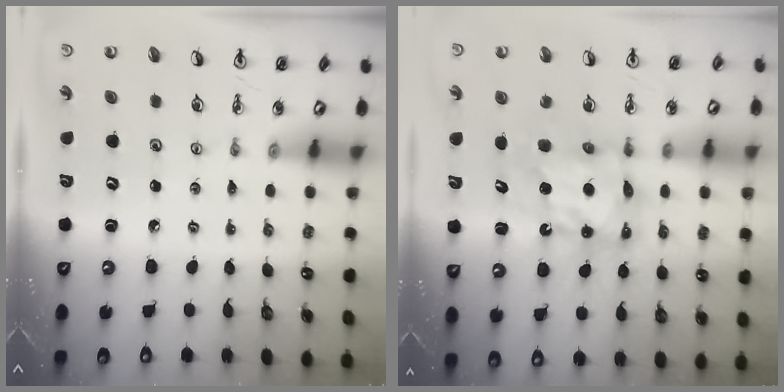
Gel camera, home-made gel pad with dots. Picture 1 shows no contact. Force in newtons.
{"total": 11.3, "press": 11.2, "slide": 1.0}